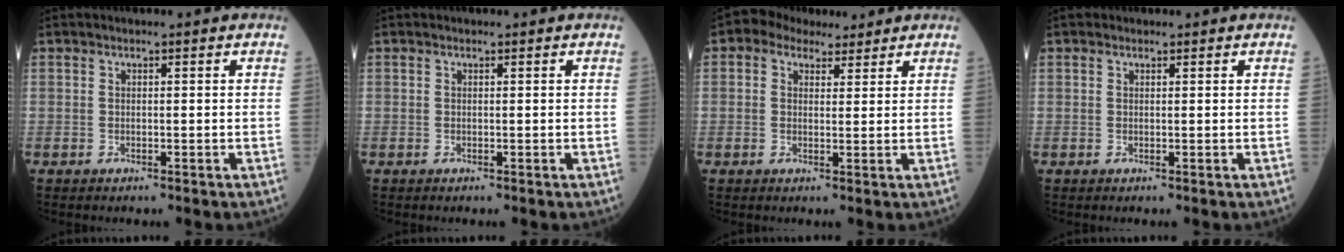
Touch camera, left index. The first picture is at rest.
{"total": 0.0}
{"total": 4.8, "force": [3.5, 2.9, 1.6], "torque": [-0.029, 0.022, 0.060]}
{"total": 0.0}